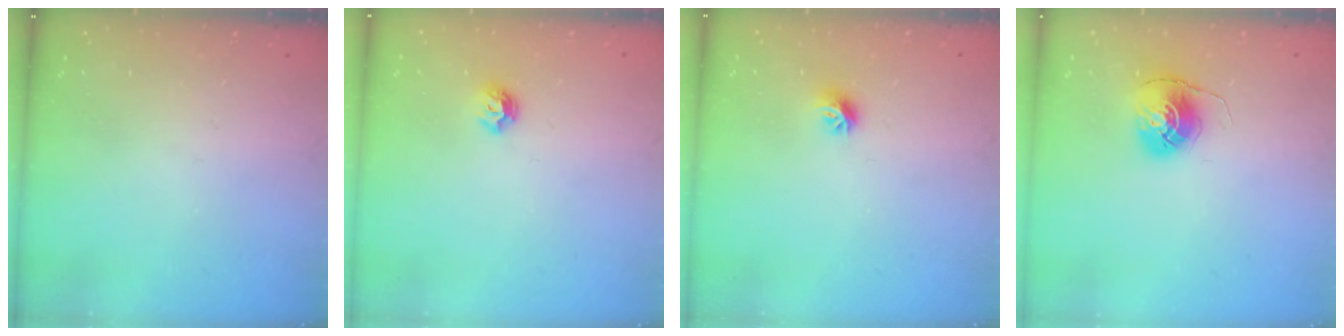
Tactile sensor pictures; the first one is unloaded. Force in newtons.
{"total": 6.4, "press": 6.4, "slide": 0.7}
{"total": 7.4, "press": 7.4, "slide": 0.7}
{"total": 6.8, "press": 6.8, "slide": 0.3}